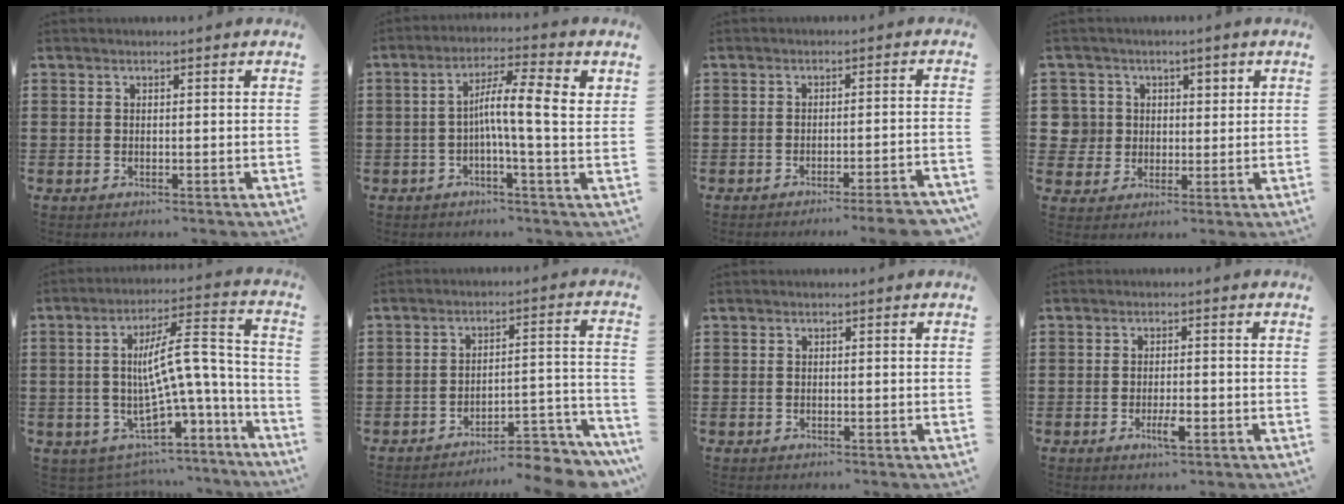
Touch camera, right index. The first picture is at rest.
{"total": 8.2, "force": [0.5, 0.9, 8.1], "torque": [-0.153, 0.000, 0.005]}
{"total": 3.5, "force": [-3.0, -0.4, 1.8], "torque": [-0.029, -0.011, -0.058]}
{"total": 5.1, "force": [0.9, 5.1, 0.3], "torque": [-0.033, 0.018, 0.017]}
{"total": 10.9, "force": [-1.5, 5.5, 9.3], "torque": [-0.152, -0.014, -0.027]}
{"total": 6.3, "force": [-5.8, 1.0, 2.3], "torque": [-0.031, 0.004, -0.110]}
{"total": 0.0}
{"total": 3.3, "force": [-1.4, 0.9, 2.9], "torque": [-0.054, 0.001, -0.026]}